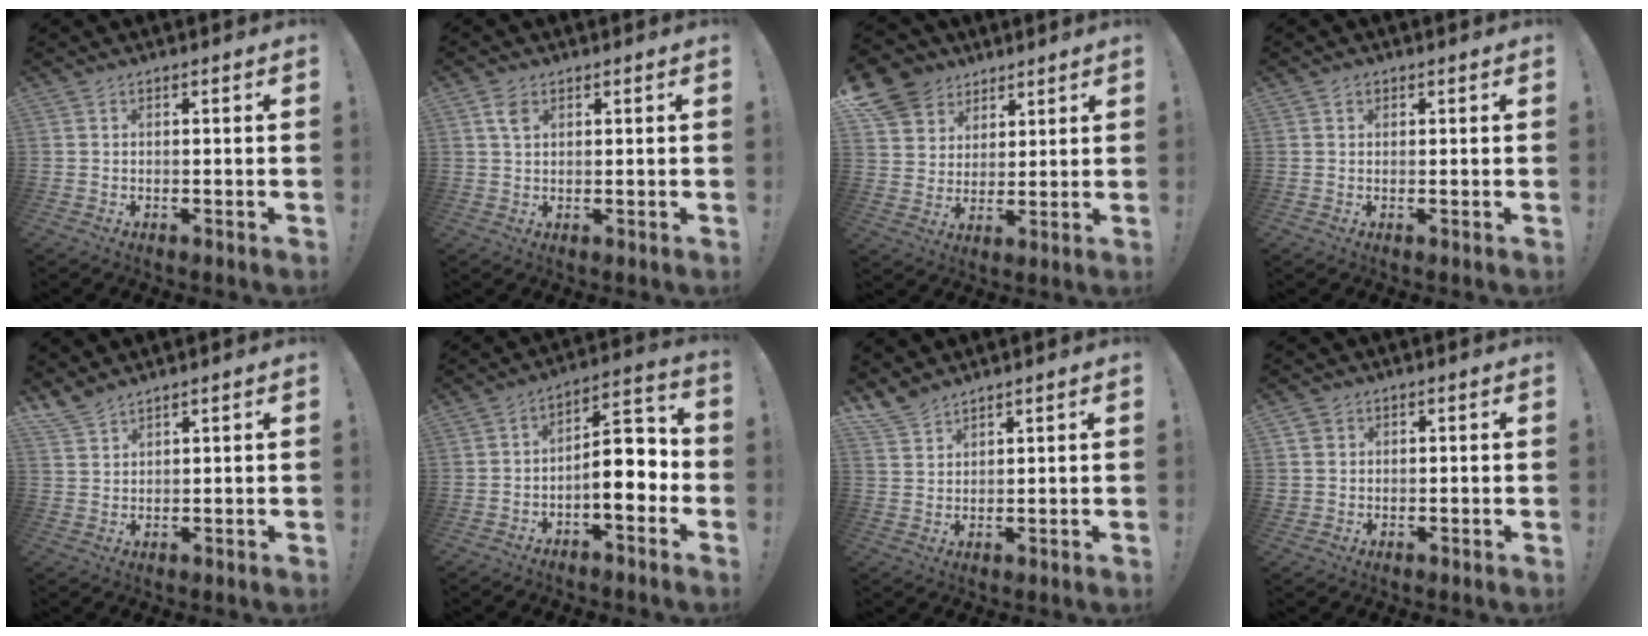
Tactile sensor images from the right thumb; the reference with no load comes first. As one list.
[{"total": 3.5, "force": [1.6, 2.0, 2.5], "torque": [-0.041, -0.001, 0.028]}, {"total": 10.7, "force": [6.3, 8.3, 2.2], "torque": [-0.040, -0.043, 0.128]}, {"total": 0.9, "force": [0.5, 0.8, 0.2], "torque": [-0.003, 0.002, 0.009]}, {"total": 4.5, "force": [4.1, 1.2, 1.6], "torque": [-0.034, -0.024, 0.079]}, {"total": 10.7, "force": [-3.6, 4.6, 8.9], "torque": [-0.119, 0.022, -0.062]}, {"total": 5.3, "force": [4.7, 1.8, 1.5], "torque": [-0.029, -0.030, 0.090]}, {"total": 3.0, "force": [1.3, 2.7, 0.6], "torque": [0.000, -0.004, 0.022]}]